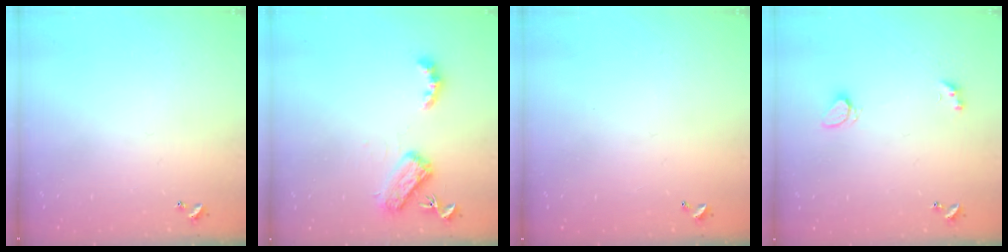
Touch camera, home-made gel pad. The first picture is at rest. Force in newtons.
{"total": 6.0, "press": 6.0, "slide": 0.1}
{"total": 2.7, "press": 2.7, "slide": 0.1}
{"total": 2.1, "press": 2.0, "slide": 0.6}